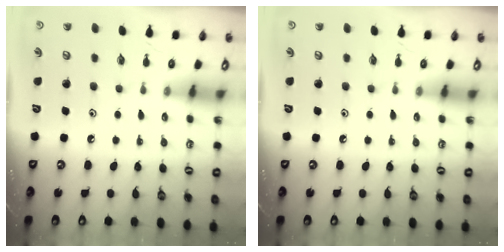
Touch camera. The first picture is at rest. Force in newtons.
{"total": 0.0}